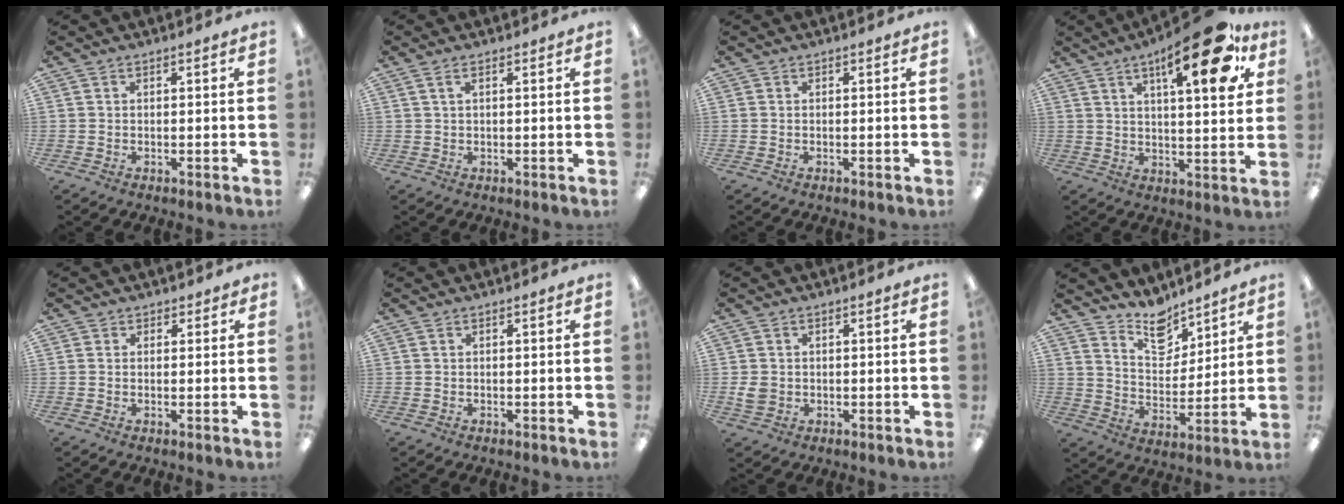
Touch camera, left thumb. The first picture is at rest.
{"total": 2.0, "force": [0.9, 0.7, 1.7], "torque": [-0.038, 0.003, 0.016]}
{"total": 0.0}
{"total": 19.1, "force": [10.0, 5.7, 15.2], "torque": [-0.214, -0.044, 0.145]}
{"total": 1.2, "force": [0.6, 1.0, 0.0], "torque": [0.009, 0.000, 0.009]}
{"total": 0.0}
{"total": 3.2, "force": [0.2, 2.7, 1.8], "torque": [-0.040, 0.005, 0.002]}
{"total": 10.8, "force": [9.2, 4.8, 2.9], "torque": [-0.036, -0.068, 0.170]}